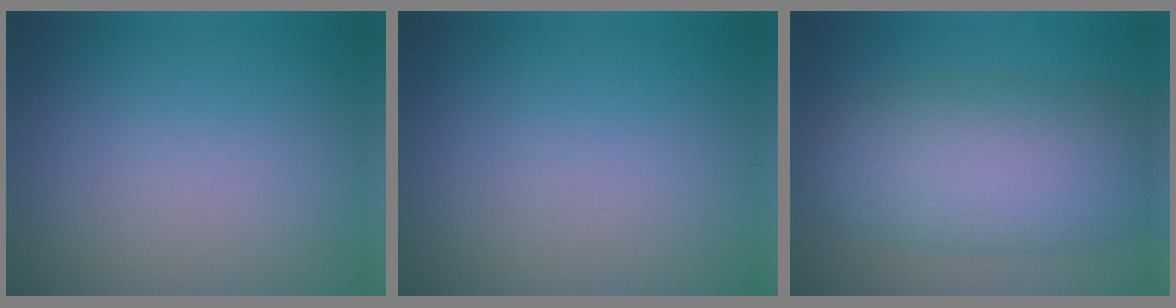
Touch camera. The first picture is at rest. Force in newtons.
{"total": 0.0}
{"total": 10.0, "press": 10.0, "slide": 0.2}